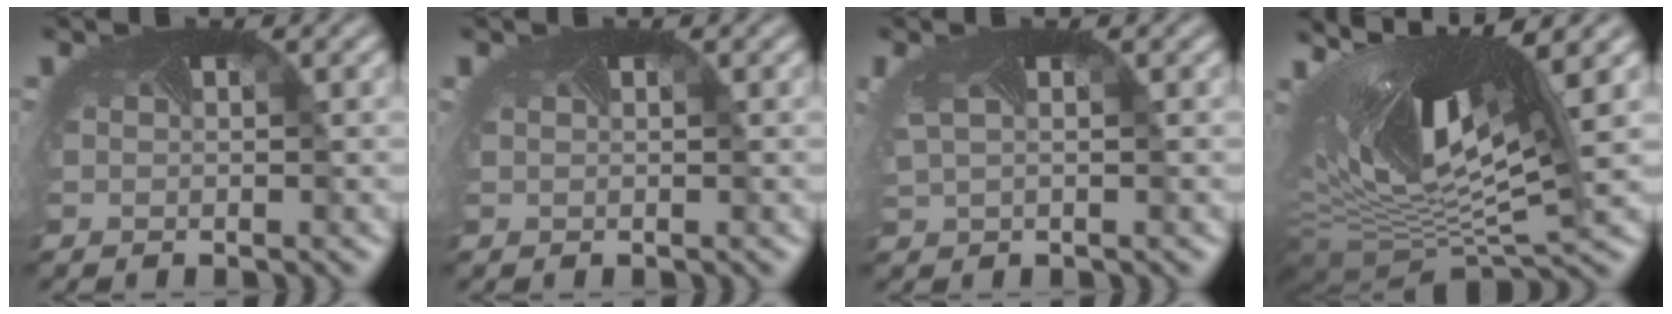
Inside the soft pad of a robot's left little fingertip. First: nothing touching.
{"total": 0.7, "force": [0.3, 0.5, 0.4], "torque": [-0.009, 0.005, 0.004]}
{"total": 2.6, "force": [0.5, 1.6, 2.0], "torque": [-0.055, -0.001, 0.027]}
{"total": 13.7, "force": [4.0, 6.4, 11.4], "torque": [-0.250, -0.011, 0.076]}